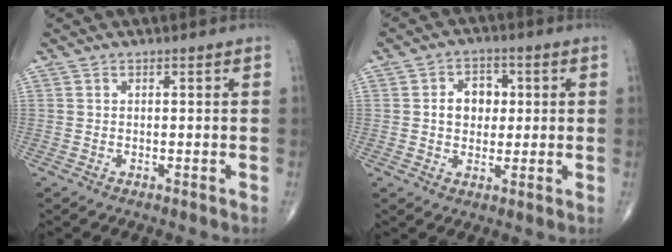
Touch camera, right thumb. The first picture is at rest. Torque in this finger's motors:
{"motor_torque": [0.10, 1.61, 0.62, -0.04, 0.03]}